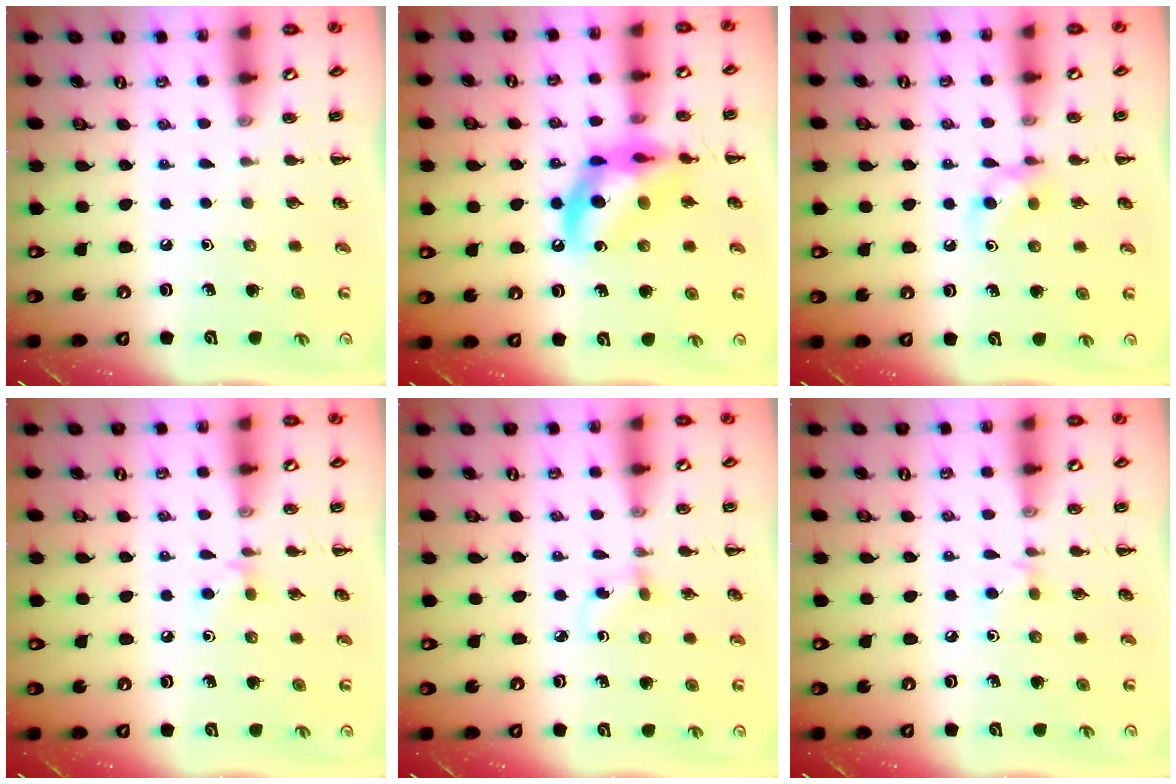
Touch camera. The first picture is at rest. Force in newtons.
{"total": 14.1, "press": 13.7, "slide": 3.3}
{"total": 5.9, "press": 5.6, "slide": 1.7}
{"total": 3.7, "press": 3.4, "slide": 1.5}
{"total": 1.7, "press": 1.5, "slide": 0.8}
{"total": 3.0, "press": 2.8, "slide": 1.1}